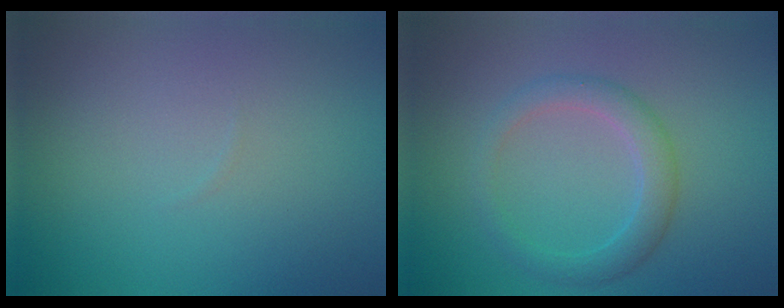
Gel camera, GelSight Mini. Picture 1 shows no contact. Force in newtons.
{"total": 2.7, "press": 2.7, "slide": 0.1}